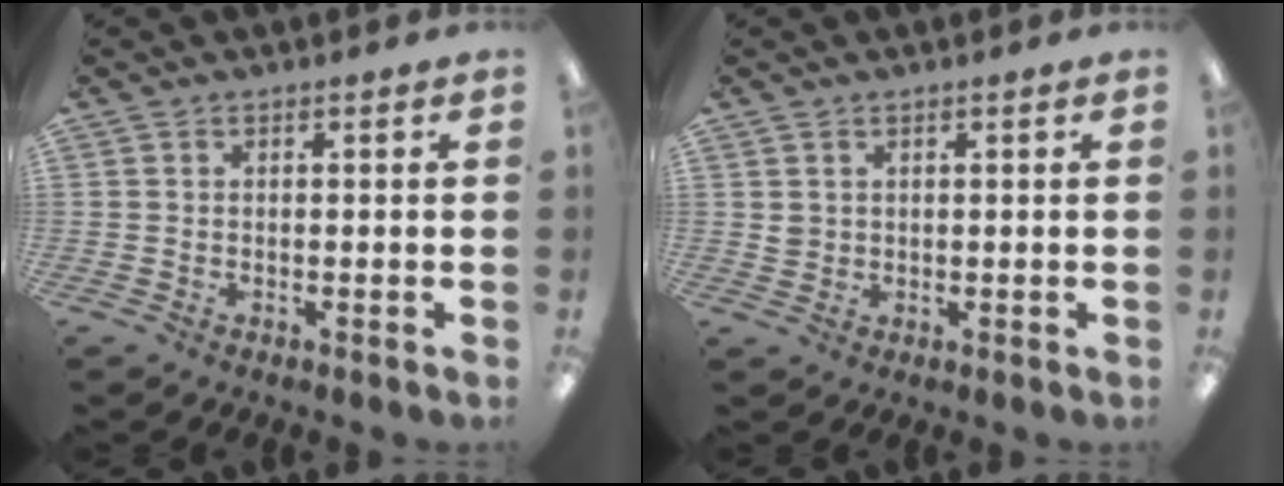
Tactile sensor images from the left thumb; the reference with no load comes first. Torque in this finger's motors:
{"motor_torque": [0.14, 0.37, 0.05, -0.52, -0.01]}